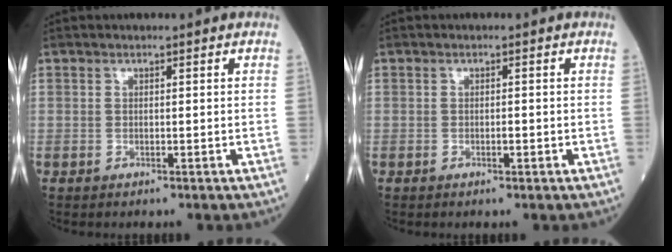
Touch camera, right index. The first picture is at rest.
{"total": 1.0, "force": [-0.4, 0.3, 0.9], "torque": [-0.013, 0.001, -0.005]}